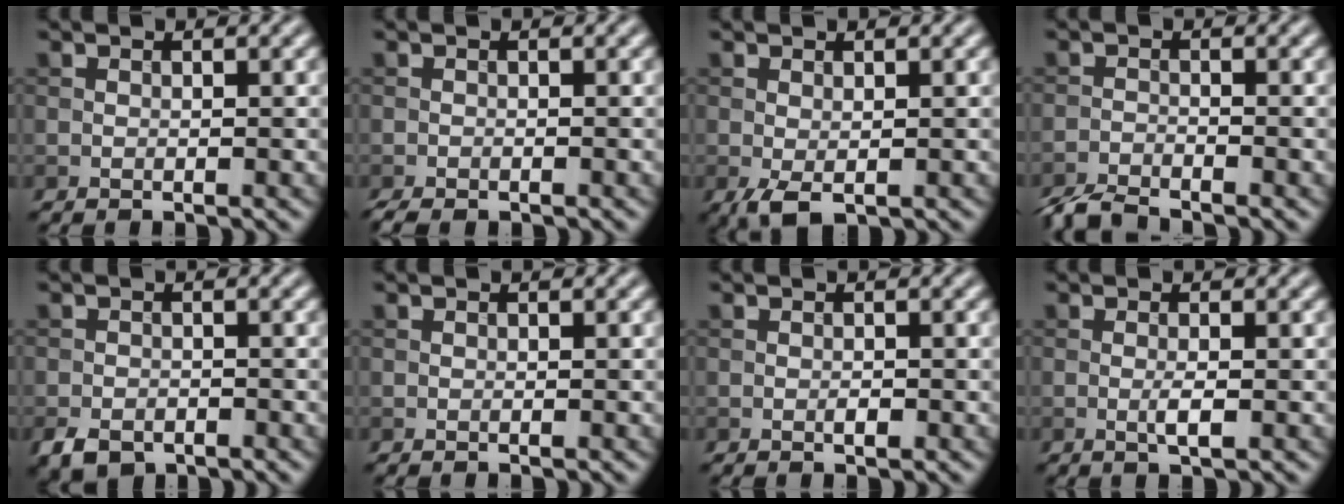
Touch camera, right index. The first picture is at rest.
{"total": 1.7, "force": [-1.4, 0.5, 0.9], "torque": [-0.015, -0.003, -0.023]}
{"total": 1.8, "force": [-0.6, 0.8, 1.5], "torque": [-0.037, -0.005, -0.011]}
{"total": 3.4, "force": [-3.2, 0.4, 1.1], "torque": [-0.026, -0.008, -0.070]}
{"total": 2.8, "force": [-1.8, 1.7, 1.3], "torque": [-0.022, -0.006, -0.038]}
{"total": 0.0}
{"total": 0.7, "force": [-0.3, 0.3, 0.6], "torque": [-0.012, 0.001, -0.004]}
{"total": 1.4, "force": [-0.3, 0.2, 1.4], "torque": [-0.029, -0.002, -0.008]}